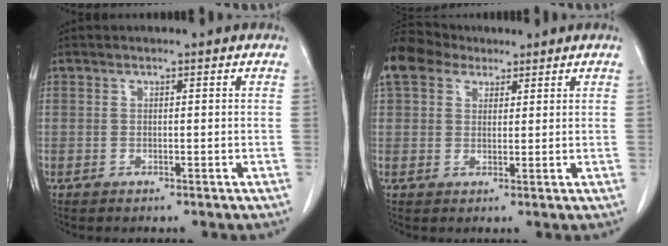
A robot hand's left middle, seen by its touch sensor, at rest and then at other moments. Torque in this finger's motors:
{"motor_torque": [0.80, -0.69, 0.70, 0.21]}